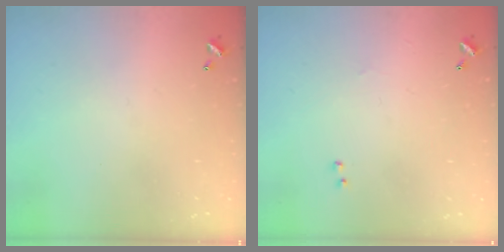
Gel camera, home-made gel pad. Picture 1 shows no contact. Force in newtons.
{"total": 2.3, "press": 2.2, "slide": 0.8}